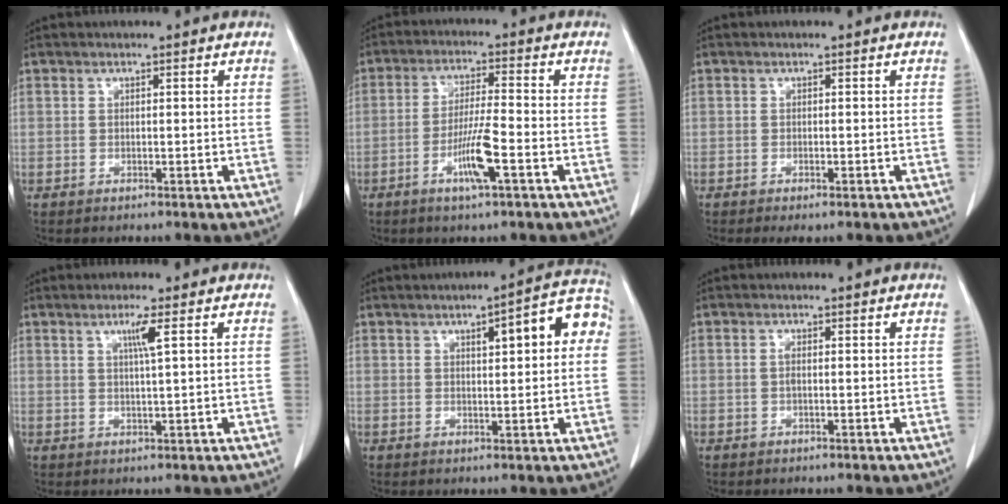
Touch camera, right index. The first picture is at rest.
{"total": 6.9, "force": [-3.0, 0.0, 6.2], "torque": [-0.120, -0.007, -0.056]}
{"total": 2.5, "force": [-2.0, 0.6, 1.4], "torque": [-0.015, -0.006, -0.024]}
{"total": 3.0, "force": [1.2, -0.6, 2.7], "torque": [-0.050, -0.002, 0.023]}
{"total": 8.4, "force": [2.1, 2.0, 7.8], "torque": [-0.098, 0.028, 0.023]}
{"total": 0.8, "force": [-0.1, 0.2, 0.8], "torque": [-0.017, 0.000, -0.001]}